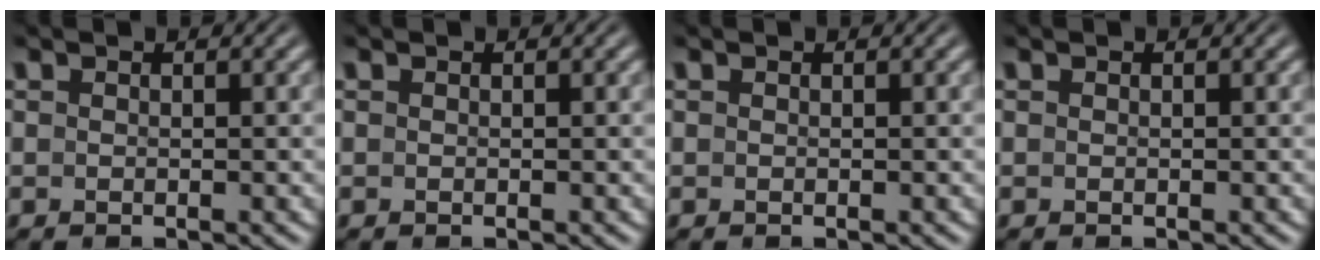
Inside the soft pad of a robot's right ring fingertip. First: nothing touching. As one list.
[{"total": 0.0}, {"total": 0.0}, {"total": 0.0}]